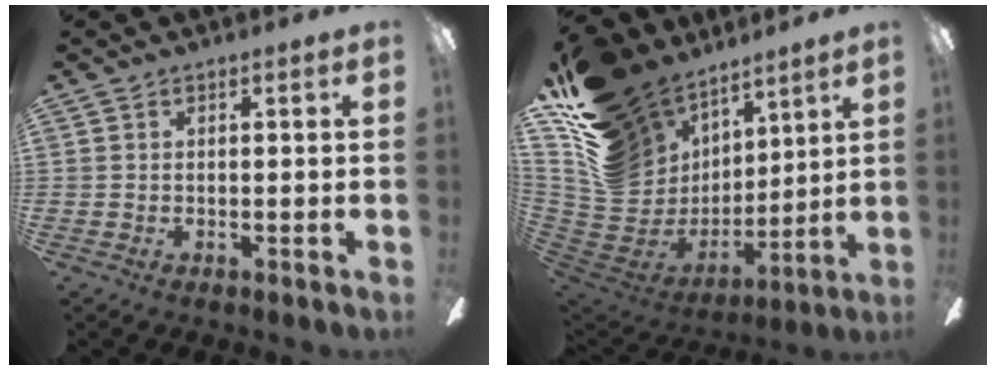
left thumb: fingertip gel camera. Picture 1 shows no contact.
{"total": 21.4, "force": [12.7, 15.1, 8.4], "torque": [-0.170, -0.095, 0.267]}